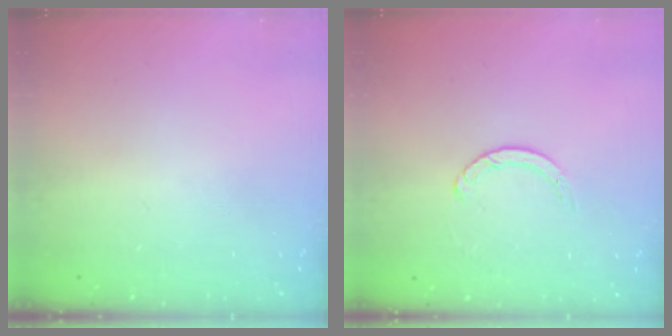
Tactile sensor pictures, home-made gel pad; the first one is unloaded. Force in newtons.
{"total": 1.3, "press": 1.2, "slide": 0.2}